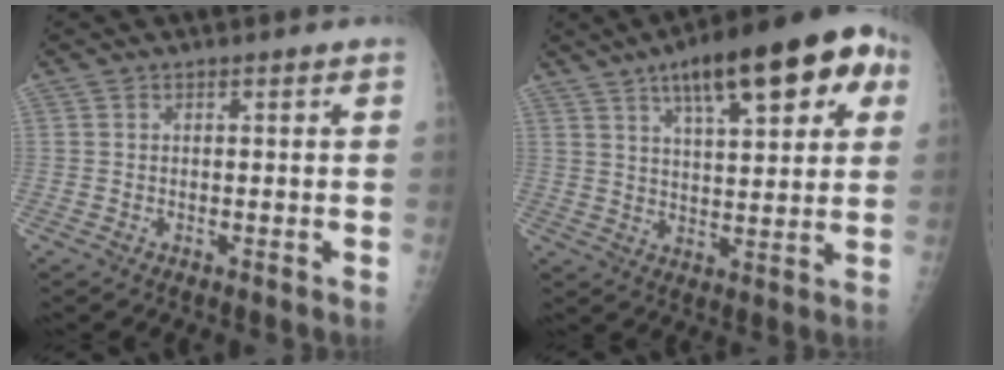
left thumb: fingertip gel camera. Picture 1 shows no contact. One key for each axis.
{"total": 19.8, "fx": 9.2, "fy": 7.0, "fz": 16.0, "tx": -0.204, "ty": -0.001, "tz": 0.132}